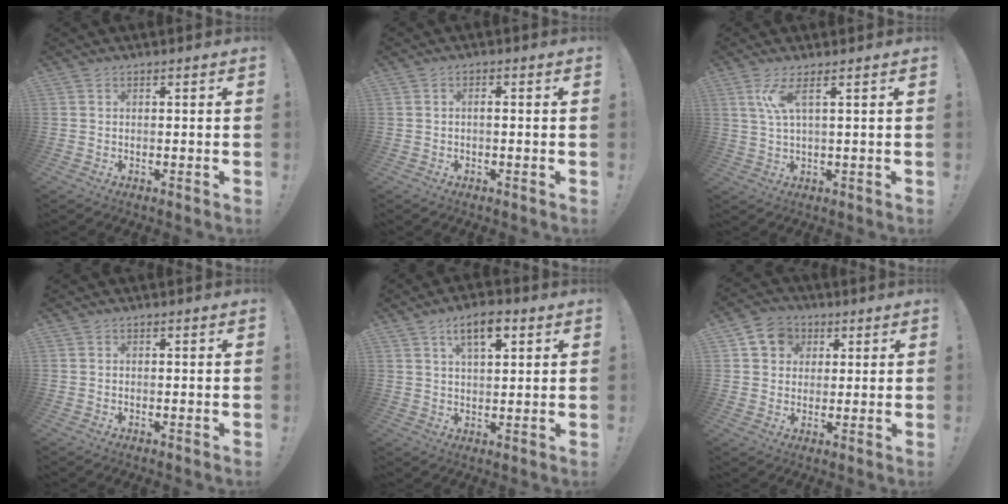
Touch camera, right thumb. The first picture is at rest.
{"total": 1.2, "force": [-0.6, 0.0, 1.0], "torque": [-0.021, 0.004, -0.011]}
{"total": 5.5, "force": [2.4, 0.5, 5.0], "torque": [-0.092, -0.007, 0.039]}
{"total": 0.0}
{"total": 8.1, "force": [4.1, 3.4, 6.1], "torque": [-0.082, -0.012, 0.067]}
{"total": 8.7, "force": [2.8, 7.7, 2.9], "torque": [-0.046, -0.001, 0.059]}